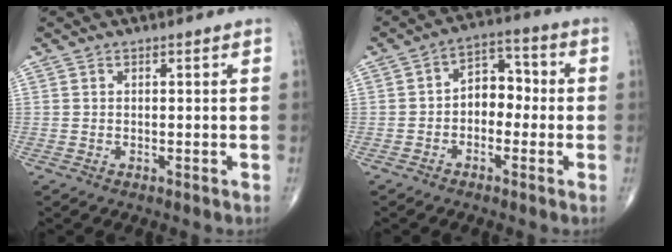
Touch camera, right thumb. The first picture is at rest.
{"total": 7.0, "force": [-0.9, 4.9, 4.9], "torque": [-0.044, 0.033, -0.030]}